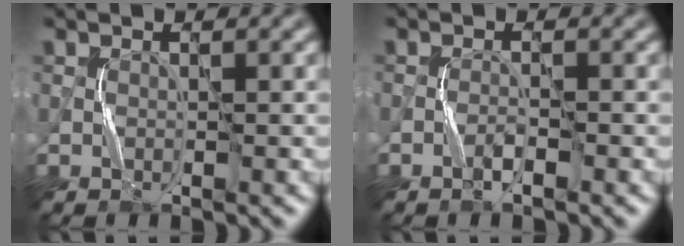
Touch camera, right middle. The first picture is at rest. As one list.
[{"total": 1.2, "force": [-0.9, 0.1, 0.7], "torque": [-0.015, 0.005, -0.018]}]